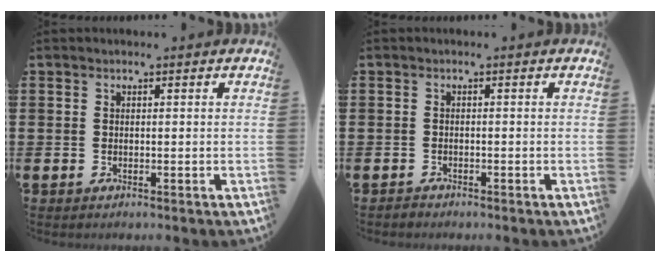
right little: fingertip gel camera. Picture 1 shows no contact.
{"total": 0.6, "force": [-0.6, 0.2, -0.1], "torque": [0.000, 0.000, -0.013]}